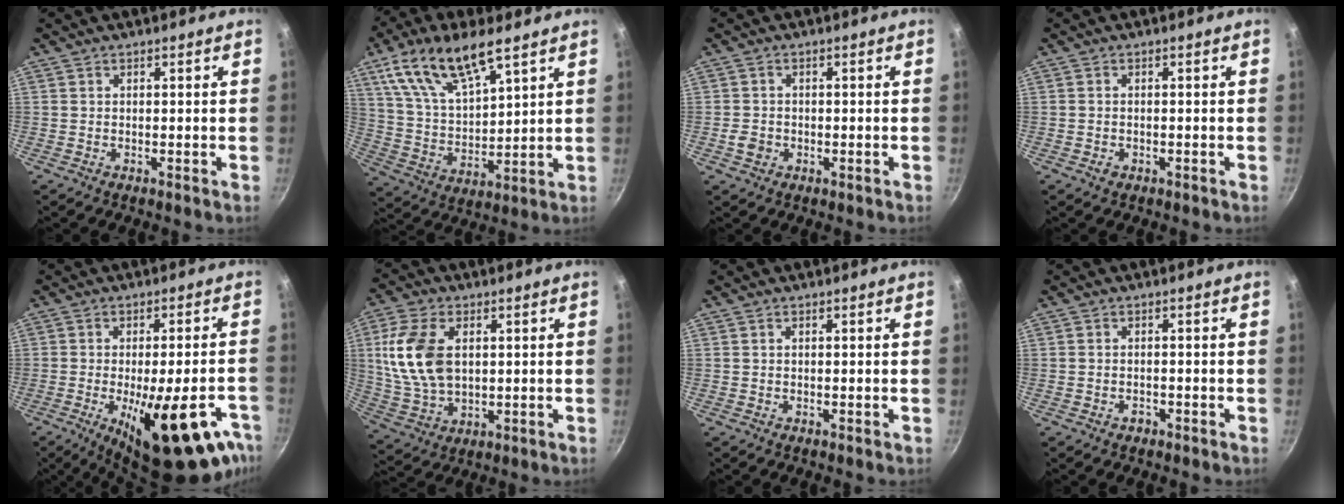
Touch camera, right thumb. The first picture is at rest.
{"total": 16.5, "force": [9.5, 6.4, 11.9], "torque": [-0.206, -0.029, 0.187]}
{"total": 3.0, "force": [-0.9, 2.5, 1.3], "torque": [-0.019, 0.011, -0.017]}
{"total": 1.3, "force": [-0.7, 0.9, 0.6], "torque": [-0.011, 0.002, -0.009]}
{"total": 21.2, "force": [-9.3, 6.8, 17.7], "torque": [-0.207, 0.011, -0.123]}
{"total": 14.1, "force": [2.5, 8.9, 10.6], "torque": [-0.197, -0.006, 0.055]}
{"total": 0.0}
{"total": 1.4, "force": [-0.9, 0.9, 0.5], "torque": [-0.007, 0.009, -0.012]}